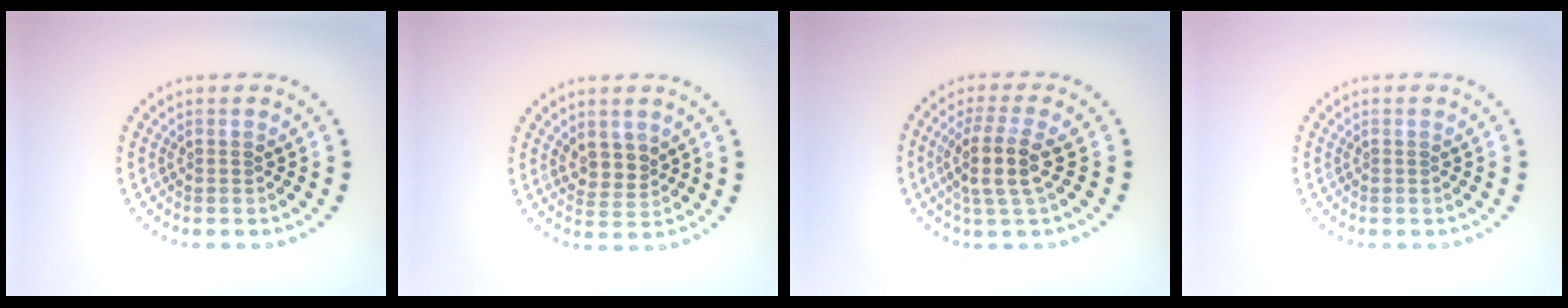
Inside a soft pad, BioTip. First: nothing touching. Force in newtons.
{"total": 2.3, "press": 2.2, "slide": 0.9}
{"total": 4.0, "press": 3.3, "slide": 2.2}
{"total": 0.0}